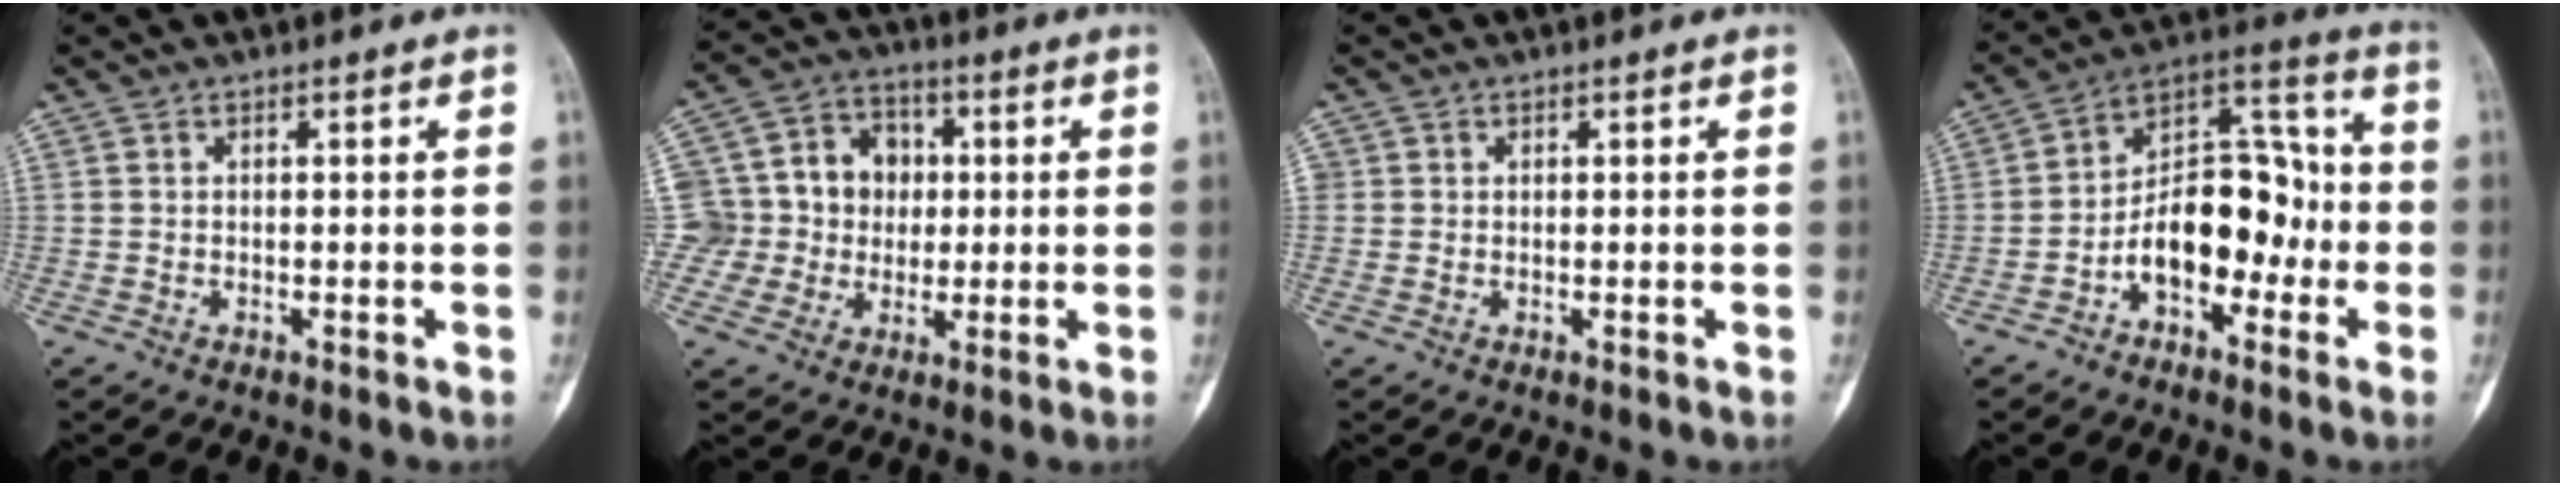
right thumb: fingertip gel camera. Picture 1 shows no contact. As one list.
[{"total": 13.2, "force": [0.3, 12.4, 4.5], "torque": [-0.043, 0.033, 0.009]}, {"total": 0.9, "force": [0.1, 0.9, 0.1], "torque": [0.007, 0.003, 0.002]}, {"total": 14.8, "force": [-3.9, 8.9, 11.1], "torque": [-0.146, 0.058, -0.073]}]